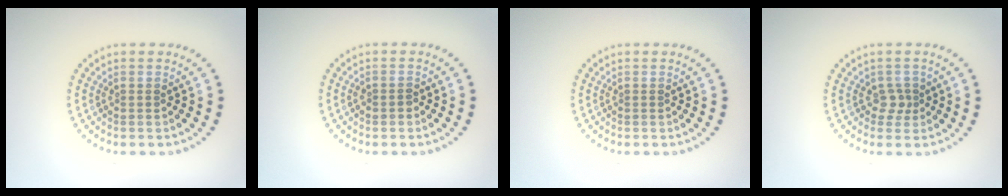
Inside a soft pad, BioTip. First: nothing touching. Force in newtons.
{"total": 0.8, "press": 0.7, "slide": 0.3}
{"total": 0.0}
{"total": 1.4, "press": 1.1, "slide": 0.7}